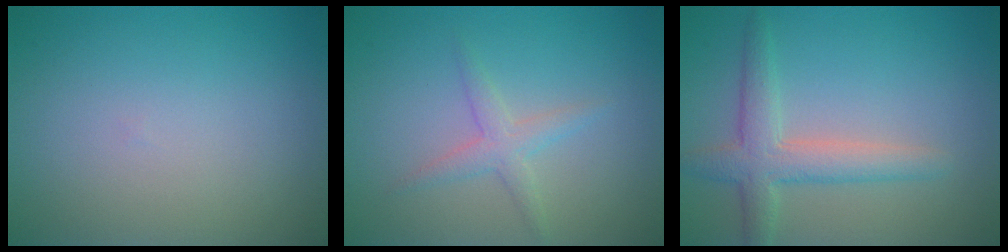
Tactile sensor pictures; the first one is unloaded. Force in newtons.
{"total": 2.0, "press": 2.0, "slide": 0.1}
{"total": 3.7, "press": 3.7, "slide": 0.1}